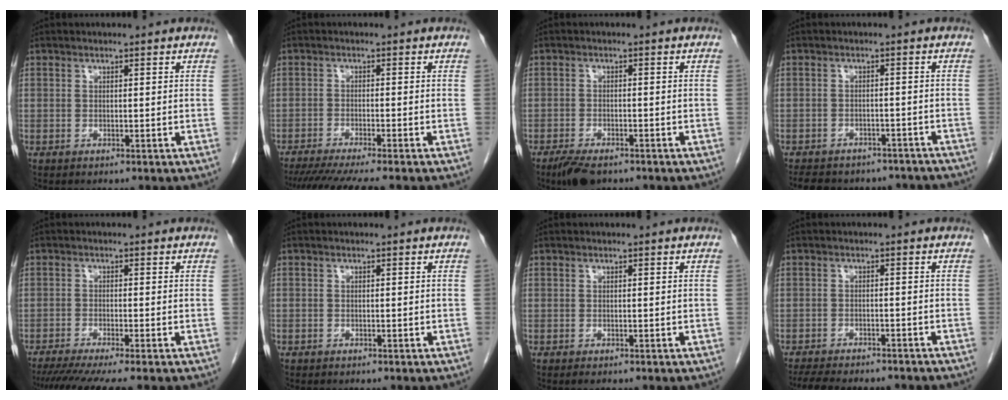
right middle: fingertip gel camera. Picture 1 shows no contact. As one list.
[{"total": 10.2, "force": [-8.8, -0.6, 5.2], "torque": [-0.064, -0.026, -0.134]}, {"total": 4.9, "force": [-3.7, 1.8, 2.7], "torque": [-0.049, -0.007, -0.060]}, {"total": 15.6, "force": [-13.4, 6.0, 5.1], "torque": [-0.106, 0.000, -0.151]}, {"total": 8.6, "force": [-7.2, -0.8, 4.7], "torque": [-0.059, -0.025, -0.113]}, {"total": 0.7, "force": [-0.4, 0.5, 0.0], "torque": [-0.008, 0.004, -0.010]}, {"total": 0.7, "force": [-0.5, 0.2, 0.4], "torque": [-0.008, -0.001, -0.004]}, {"total": 14.1, "force": [-12.5, 2.8, 5.9], "torque": [-0.109, -0.016, -0.162]}]